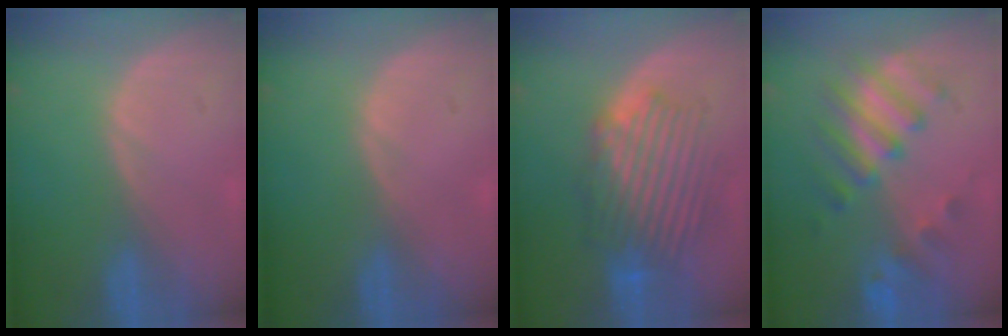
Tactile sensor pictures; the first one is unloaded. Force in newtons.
{"total": 0.0}
{"total": 8.8, "press": 8.5, "slide": 2.2}
{"total": 7.6, "press": 7.5, "slide": 1.4}